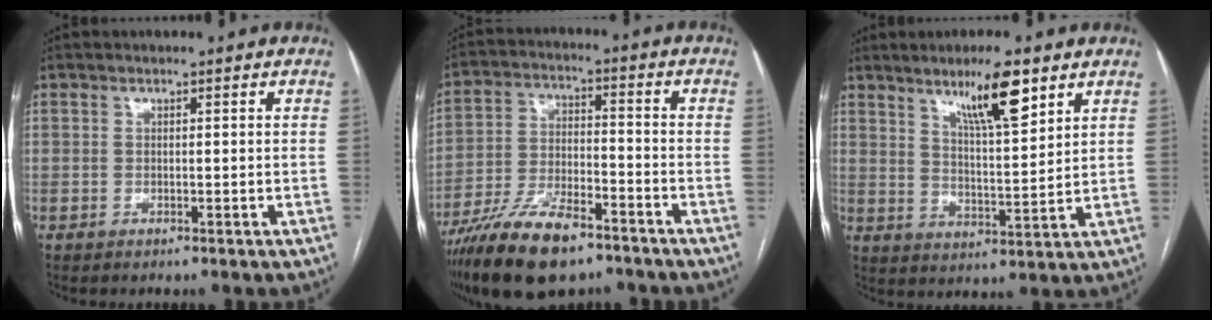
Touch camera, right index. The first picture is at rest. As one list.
[{"total": 14.7, "force": [-10.4, 4.5, 9.3], "torque": [-0.187, -0.016, -0.187]}, {"total": 9.6, "force": [6.2, 1.1, 7.3], "torque": [-0.124, -0.004, 0.106]}]